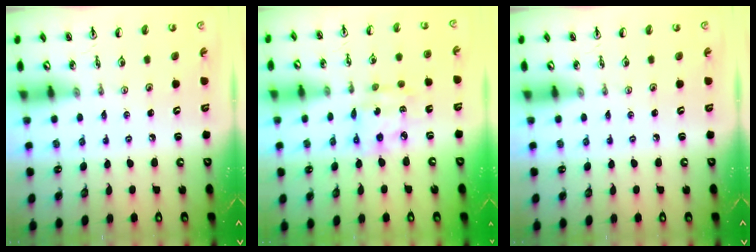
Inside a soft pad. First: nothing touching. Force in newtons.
{"total": 7.8, "press": 7.8, "slide": 0.7}
{"total": 0.0}